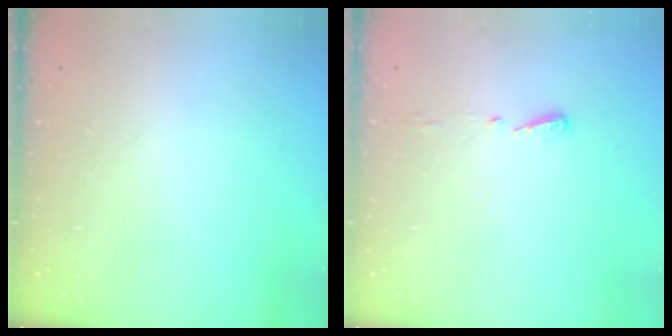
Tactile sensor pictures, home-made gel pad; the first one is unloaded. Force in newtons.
{"total": 4.0, "press": 3.9, "slide": 0.5}